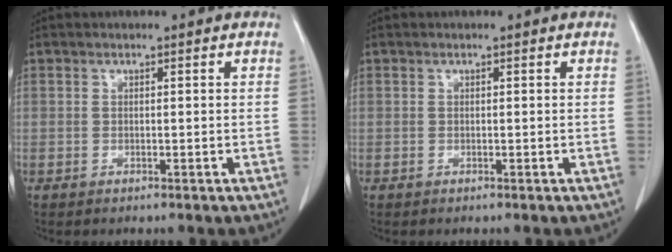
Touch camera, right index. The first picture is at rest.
{"total": 0.0}